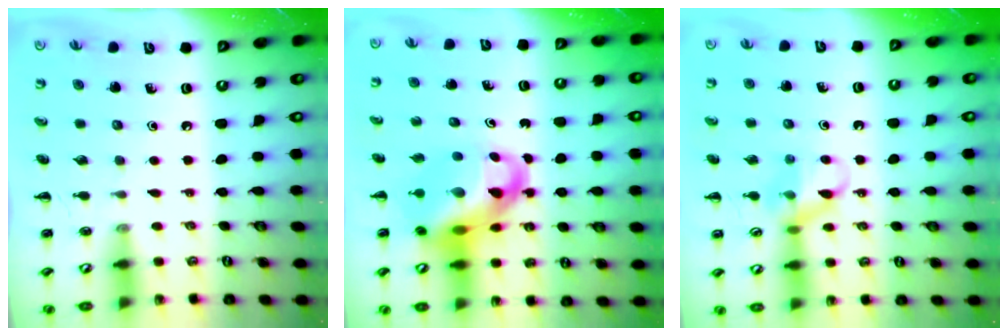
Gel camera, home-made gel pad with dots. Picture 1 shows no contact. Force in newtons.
{"total": 14.8, "press": 14.3, "slide": 3.6}
{"total": 10.9, "press": 10.8, "slide": 1.7}